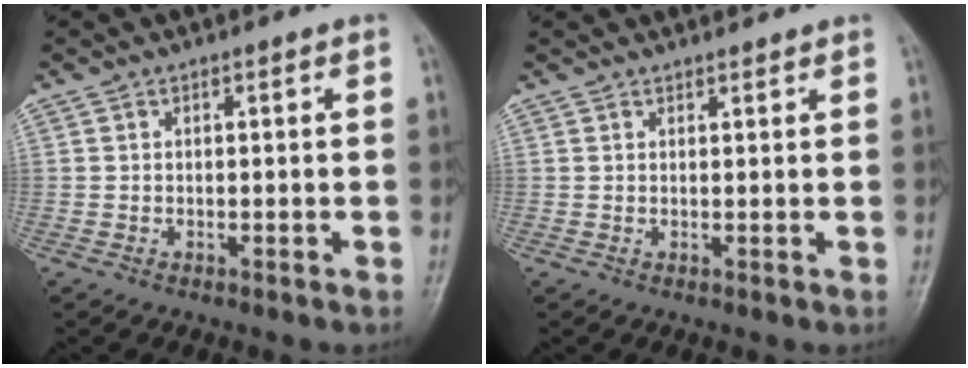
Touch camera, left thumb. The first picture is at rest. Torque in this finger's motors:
{"motor_torque": [0.28, -0.06, 1.49, -1.27, 0.05]}